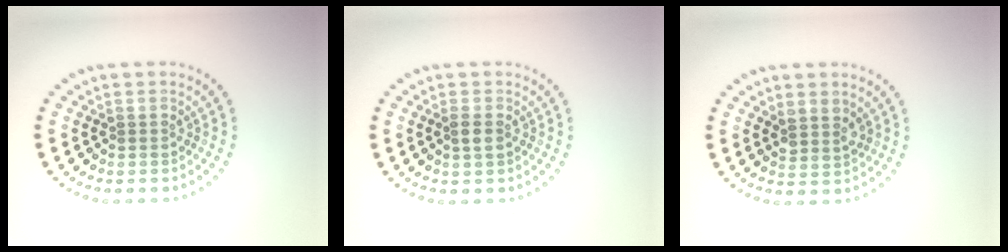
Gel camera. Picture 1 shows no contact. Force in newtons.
{"total": 1.2, "press": 1.1, "slide": 0.4}
{"total": 1.8, "press": 1.5, "slide": 0.9}